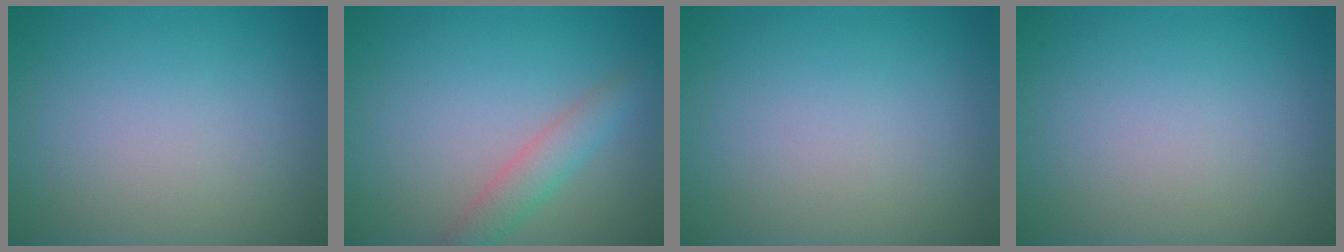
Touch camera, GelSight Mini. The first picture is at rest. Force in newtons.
{"total": 2.6, "press": 2.6, "slide": 0.2}
{"total": 0.0}
{"total": 0.0}